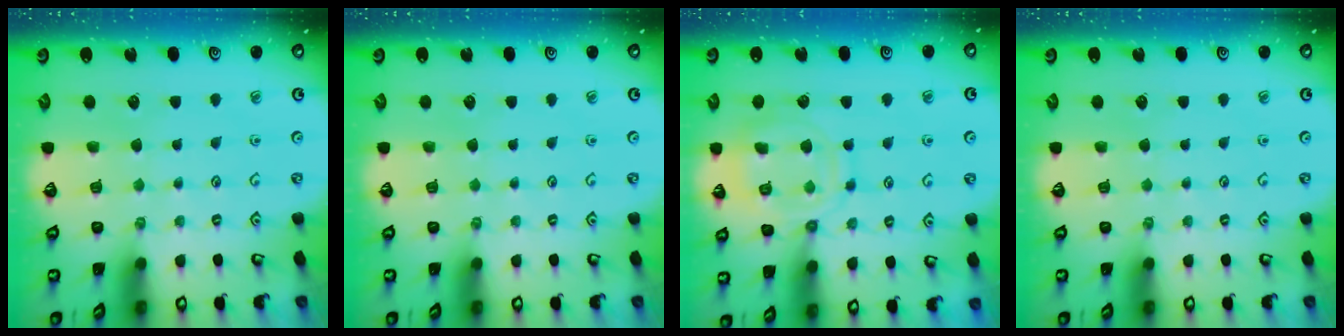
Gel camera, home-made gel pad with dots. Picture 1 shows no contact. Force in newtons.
{"total": 0.0}
{"total": 13.2, "press": 13.1, "slide": 1.2}
{"total": 0.0}